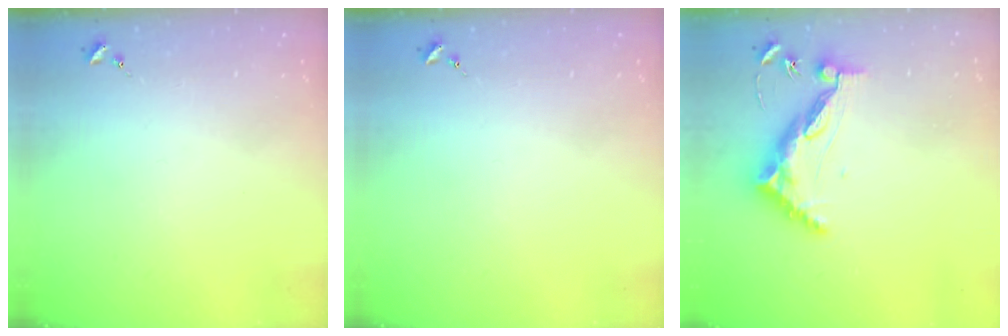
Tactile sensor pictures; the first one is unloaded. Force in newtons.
{"total": 0.0}
{"total": 12.1, "press": 12.0, "slide": 1.2}